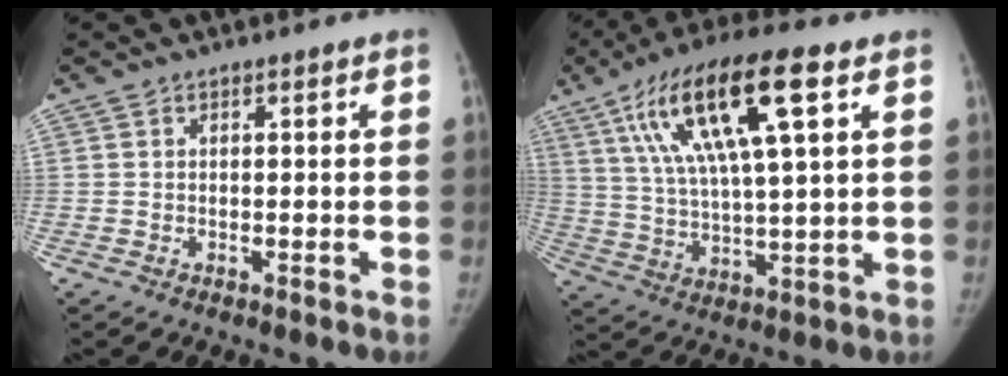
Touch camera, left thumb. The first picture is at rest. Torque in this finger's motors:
{"motor_torque": [0.38, 0.33, 1.77, -1.00, 0.16]}